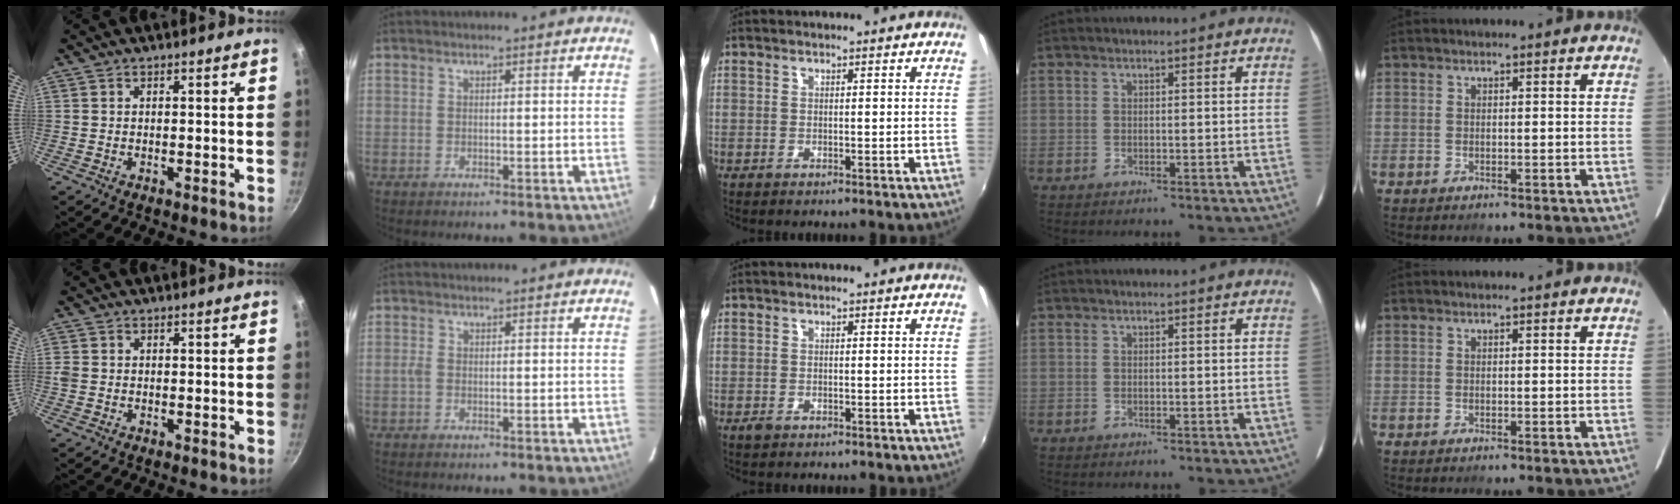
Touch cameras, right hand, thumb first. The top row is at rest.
{"thumb": {"total": 1.4, "force": [-0.2, 1.2, 0.7], "torque": [-0.014, 0.002, -0.004]}, "index": {"total": 1.0, "force": [-0.2, 0.6, 0.7], "torque": [-0.016, 0.001, -0.007]}, "middle": {"total": 1.1, "force": [-0.7, 0.7, 0.5], "torque": [-0.011, -0.003, -0.014]}}